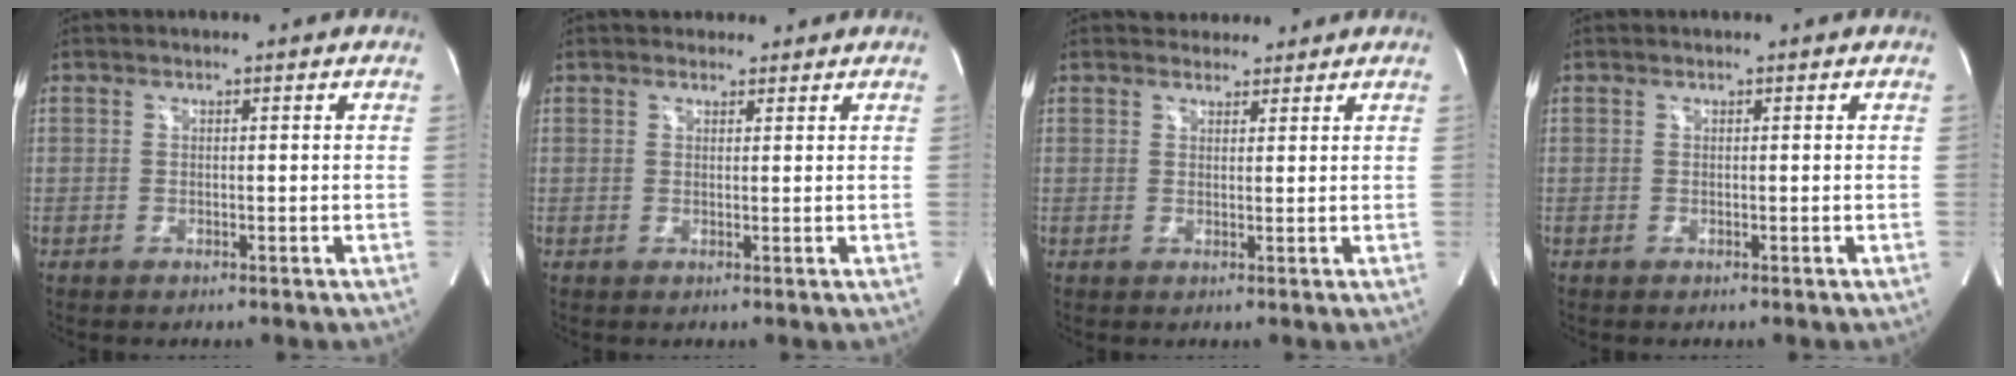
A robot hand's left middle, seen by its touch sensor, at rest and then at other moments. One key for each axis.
{"total": 3.2, "fx": 2.7, "fy": 1.5, "fz": 0.8, "tx": -0.007, "ty": 0.020, "tz": 0.039}
{"total": 3.8, "fx": 3.4, "fy": 1.6, "fz": 0.7, "tx": -0.004, "ty": 0.015, "tz": 0.050}
{"total": 0.0}